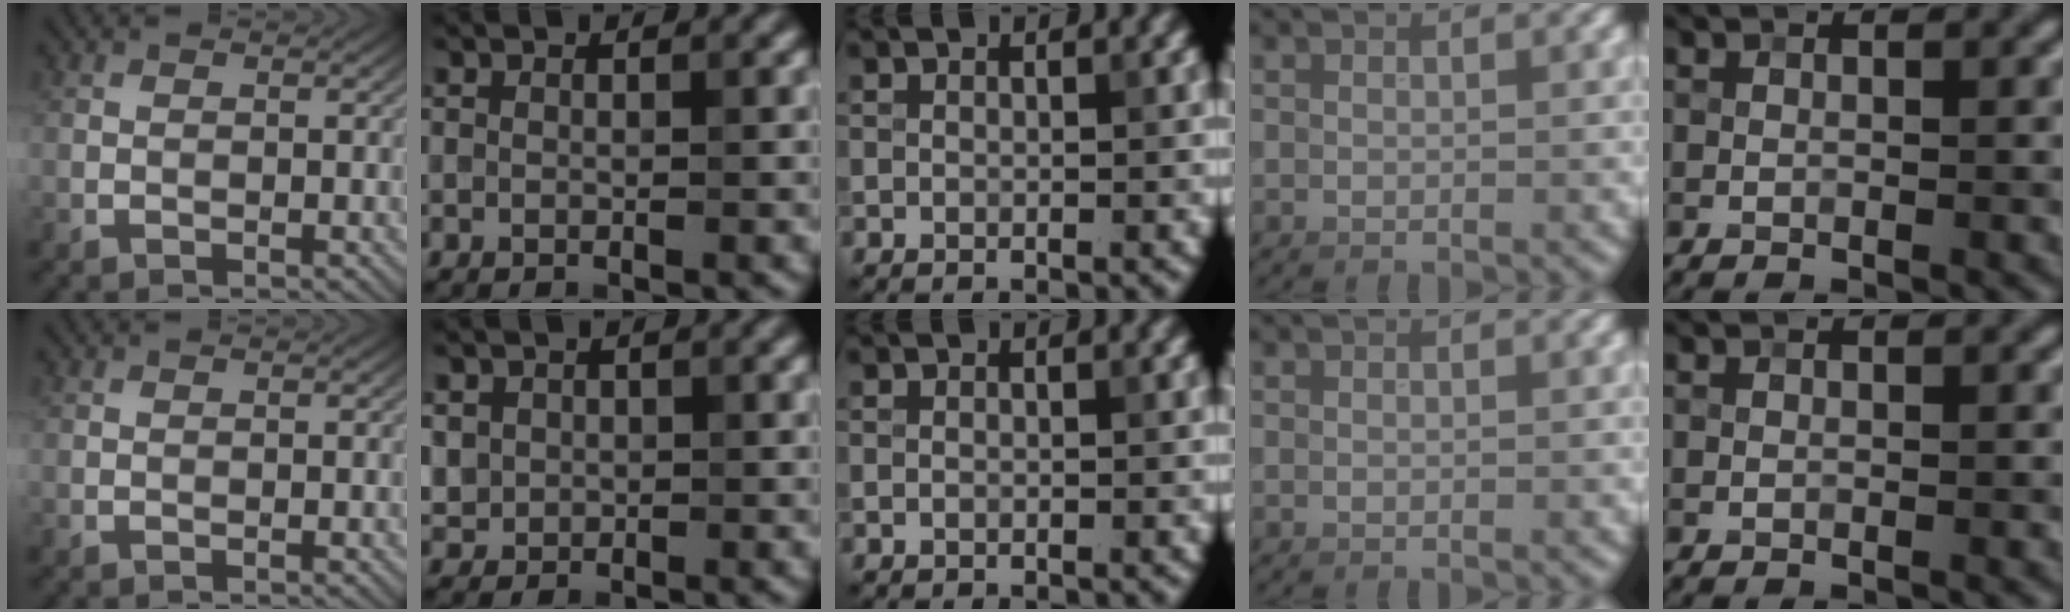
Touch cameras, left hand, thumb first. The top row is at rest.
{"index": {"total": 1.6, "force": [0.3, 1.5, 0.2], "torque": [-0.001, -0.007, 0.012]}}